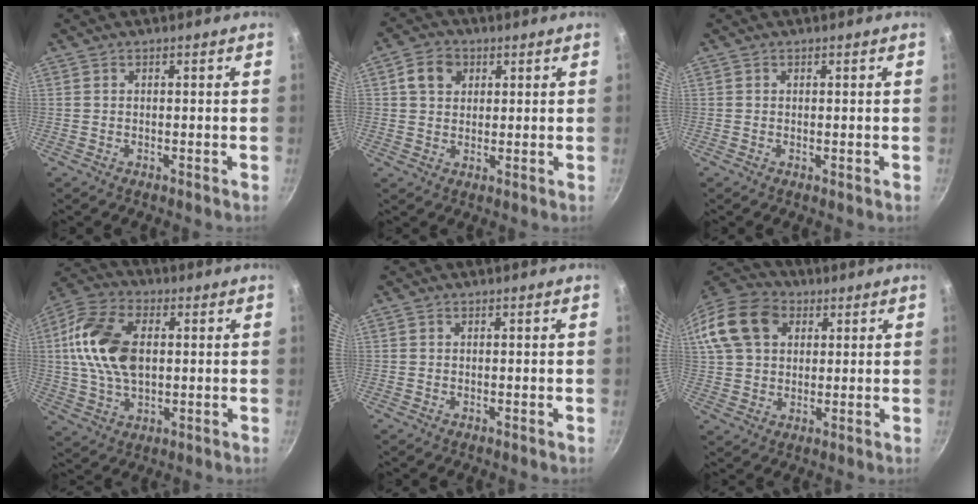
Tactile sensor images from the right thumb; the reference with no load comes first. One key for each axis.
{"total": 5.8, "fx": 2.1, "fy": 4.7, "fz": 2.8, "tx": -0.031, "ty": 0.003, "tz": 0.030}
{"total": 0.0}
{"total": 15.8, "fx": 2.0, "fy": 9.8, "fz": 12.2, "tx": -0.215, "ty": 0.013, "tz": 0.027}
{"total": 0.0}
{"total": 16.6, "fx": 5.5, "fy": 12.4, "fz": 9.7, "tx": -0.186, "ty": 0.022, "tz": 0.088}